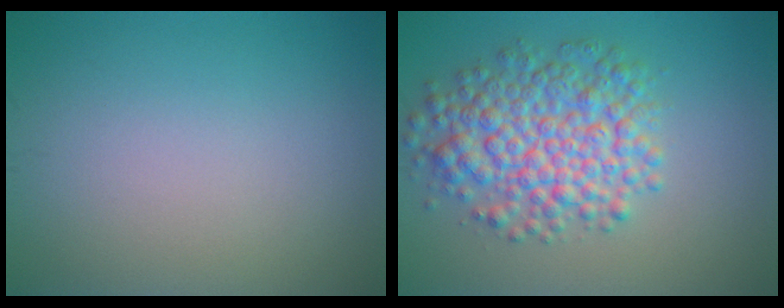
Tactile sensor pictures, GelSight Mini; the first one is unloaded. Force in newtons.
{"total": 6.8, "press": 6.8, "slide": 0.2}